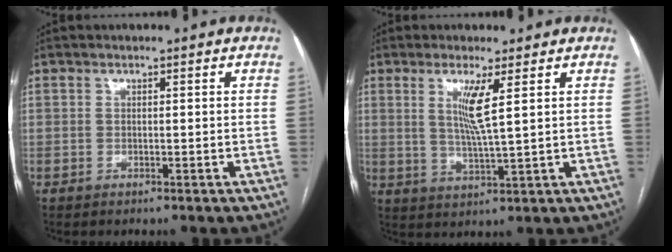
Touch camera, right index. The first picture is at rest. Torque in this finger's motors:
{"motor_torque": [0.45, 0.33, 0.32, 0.09]}